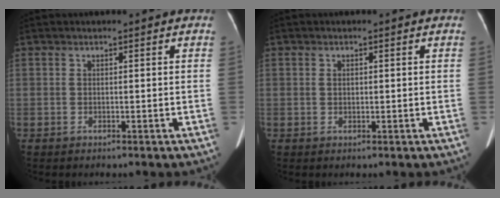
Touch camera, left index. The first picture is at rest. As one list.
[{"total": 1.1, "force": [0.2, 0.7, 0.8], "torque": [-0.020, 0.005, 0.004]}]